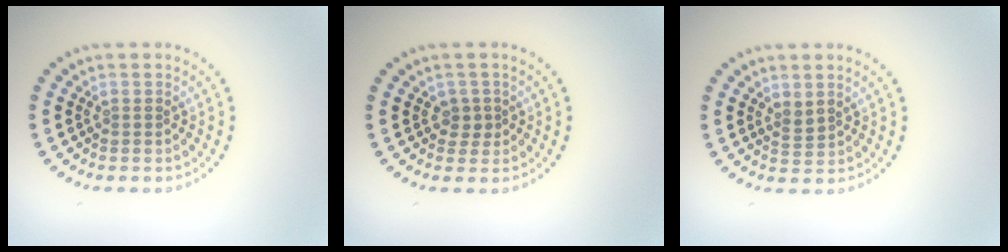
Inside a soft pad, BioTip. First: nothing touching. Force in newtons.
{"total": 1.3, "press": 1.1, "slide": 0.8}
{"total": 1.2, "press": 1.0, "slide": 0.7}